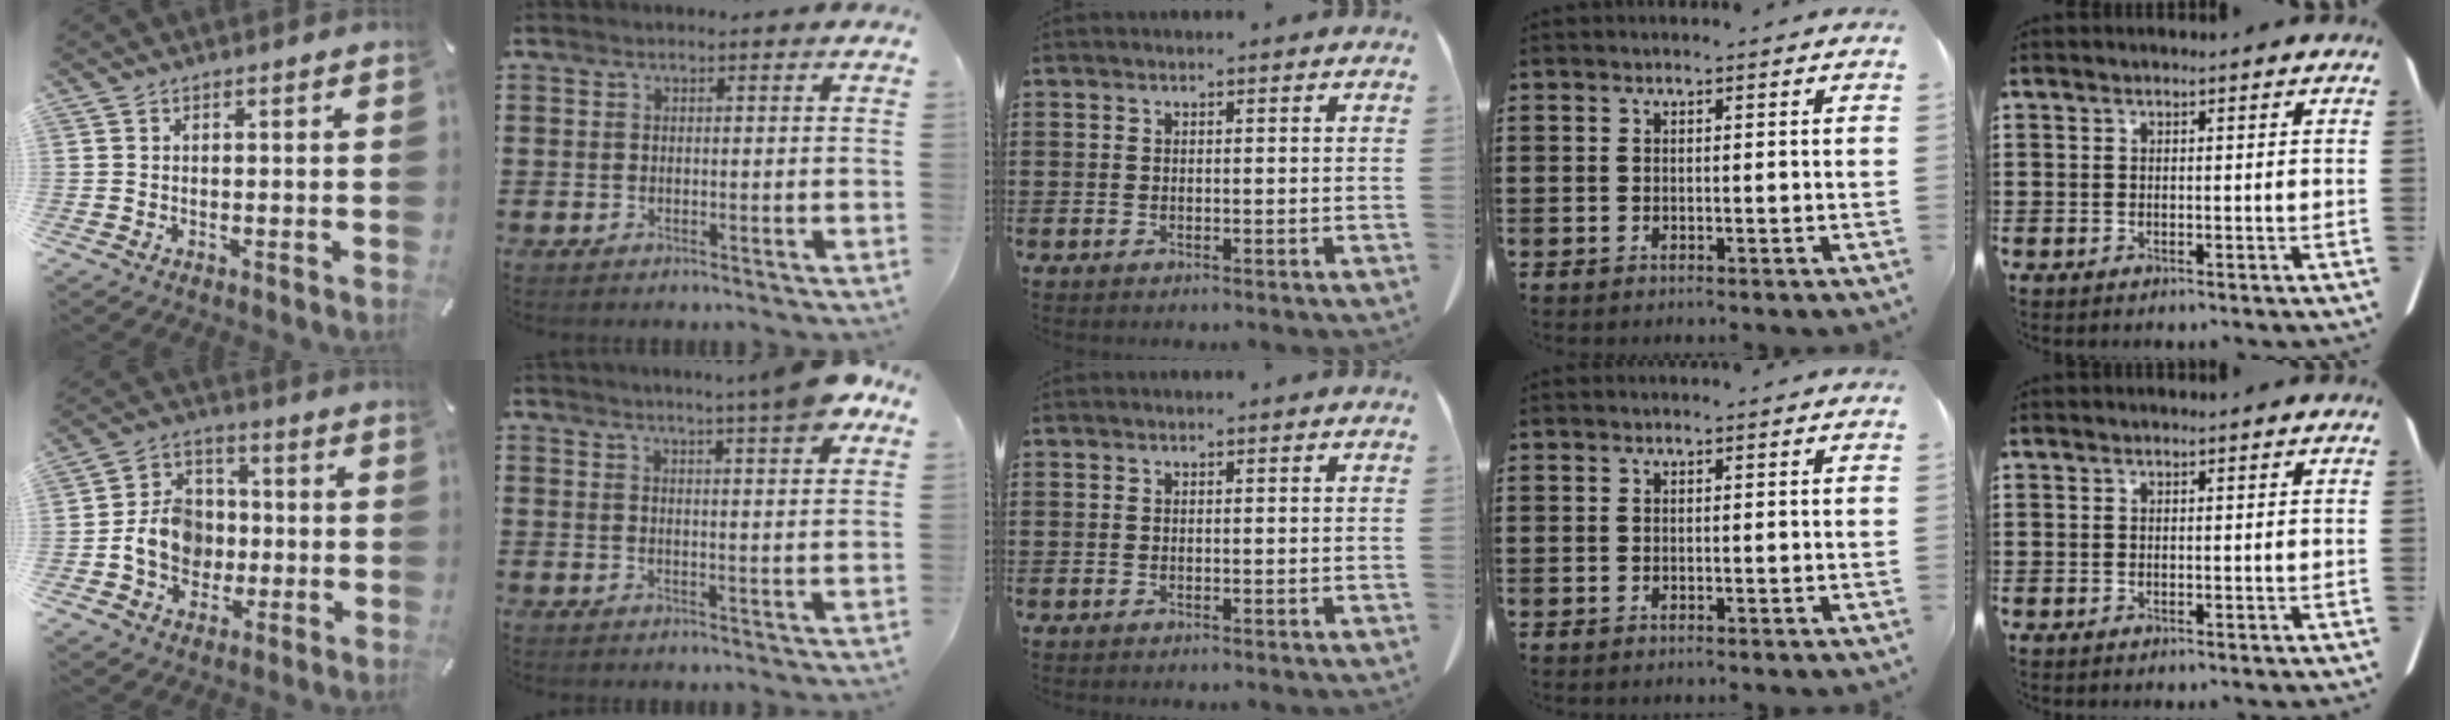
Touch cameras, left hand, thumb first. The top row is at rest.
{"thumb": {"total": 10.5, "force": [-1.9, 9.1, 5.0], "torque": [-0.100, 0.023, -0.032]}, "index": {"total": 7.1, "force": [5.7, -0.2, 4.2], "torque": [-0.073, -0.020, 0.095]}}